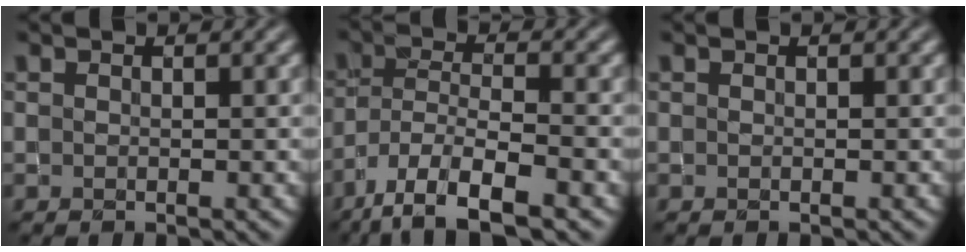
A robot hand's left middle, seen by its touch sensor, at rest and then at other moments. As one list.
[{"total": 7.9, "force": [-5.4, 2.4, 5.3], "torque": [-0.096, -0.006, -0.102]}, {"total": 0.0}]